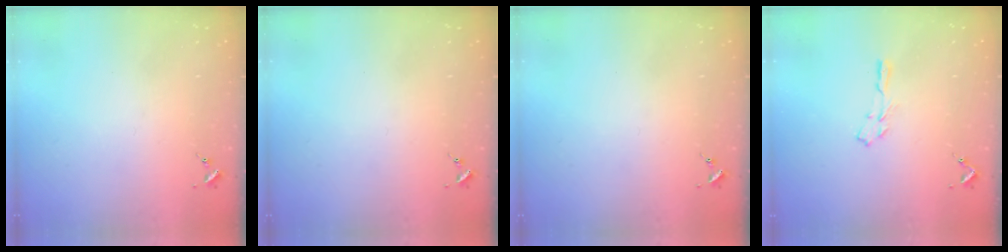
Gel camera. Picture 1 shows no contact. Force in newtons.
{"total": 0.0}
{"total": 0.0}
{"total": 3.6, "press": 3.6, "slide": 0.4}